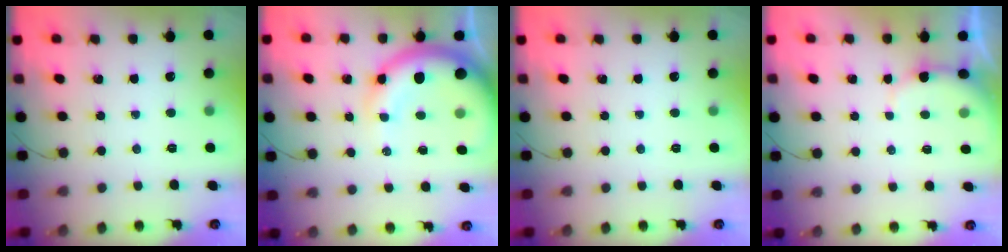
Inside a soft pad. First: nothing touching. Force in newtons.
{"total": 12.2, "press": 11.9, "slide": 2.7}
{"total": 0.0}
{"total": 4.3, "press": 4.3, "slide": 0.4}